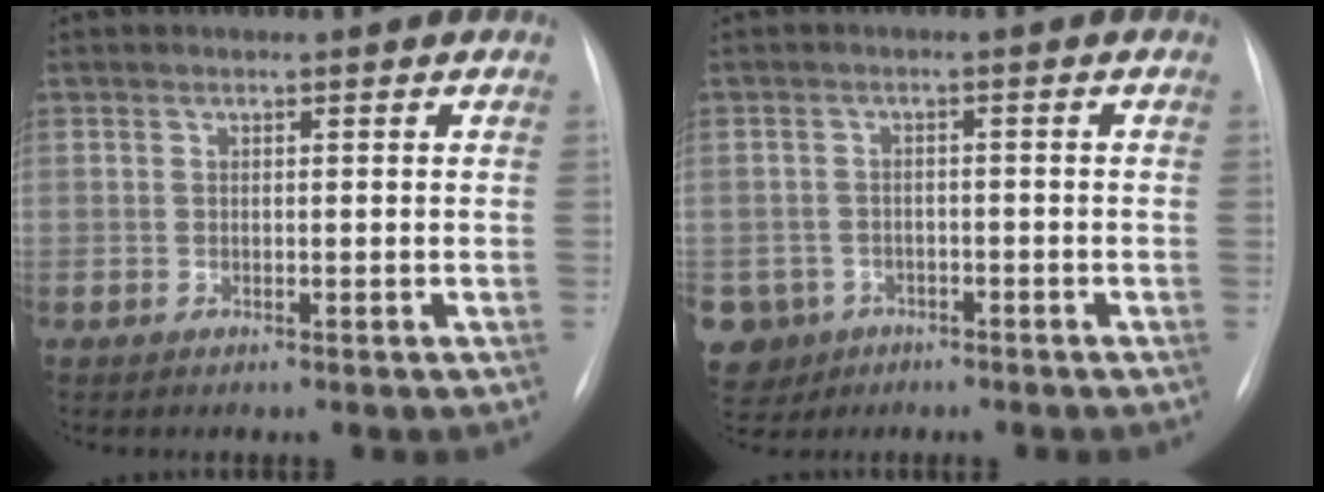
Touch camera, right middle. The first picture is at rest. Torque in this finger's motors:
{"motor_torque": [1.05, -1.09, 0.45, 0.08]}